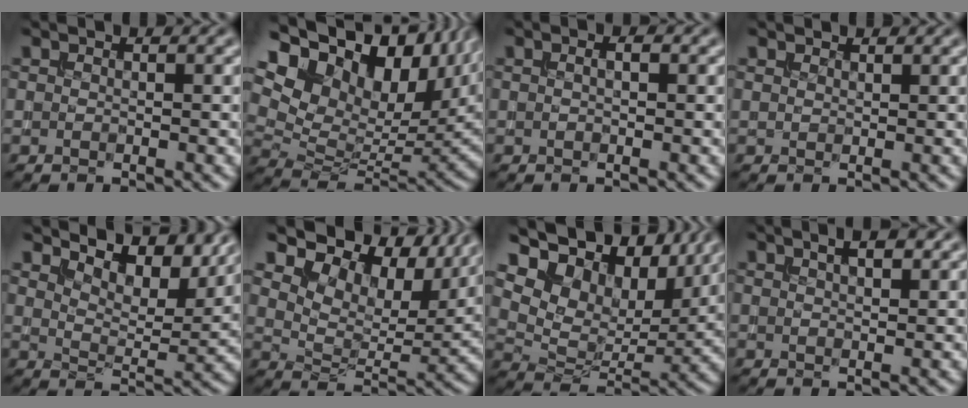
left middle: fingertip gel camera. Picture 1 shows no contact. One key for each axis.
{"total": 19.3, "fx": 9.1, "fy": 12.0, "fz": 12.2, "tx": -0.250, "ty": 0.051, "tz": 0.181}
{"total": 1.2, "fx": 0.5, "fy": 0.5, "fz": 1.0, "tx": -0.011, "ty": -0.005, "tz": 0.002}
{"total": 0.8, "fx": 0.8, "fy": 0.2, "fz": 0.0, "tx": 0.001, "ty": 0.003, "tz": 0.016}
{"total": 7.7, "fx": 6.4, "fy": 2.4, "fz": 3.7, "tx": -0.064, "ty": 0.001, "tz": 0.088}
{"total": 11.7, "fx": 7.8, "fy": 6.0, "fz": 6.3, "tx": -0.114, "ty": 0.003, "tz": 0.130}
{"total": 13.5, "fx": 8.7, "fy": 7.4, "fz": 7.2, "tx": -0.157, "ty": 0.027, "tz": 0.139}
{"total": 2.8, "fx": 1.6, "fy": 0.8, "fz": 2.1, "tx": -0.023, "ty": 0.005, "tz": 0.022}